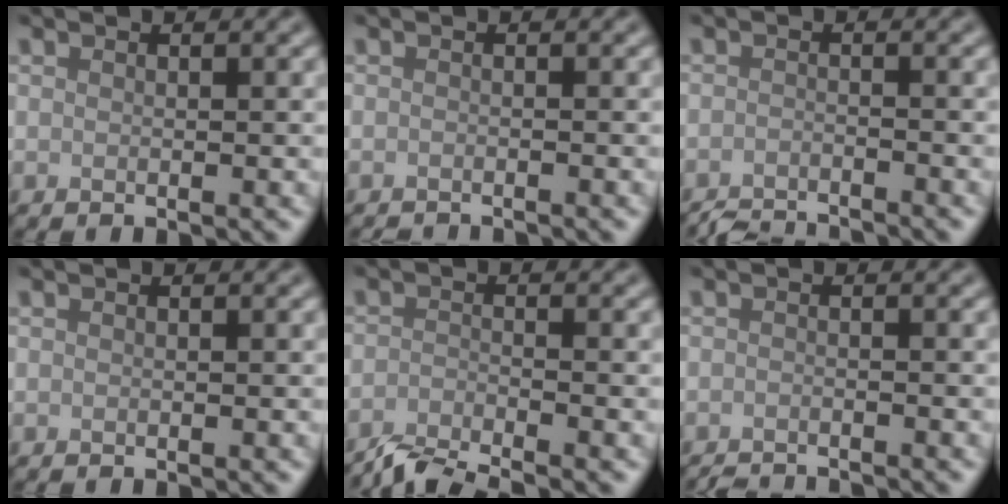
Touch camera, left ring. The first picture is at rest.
{"total": 2.1, "force": [-2.0, 0.2, 0.4], "torque": [0.005, -0.008, -0.030]}
{"total": 3.8, "force": [-3.7, 0.4, 0.8], "torque": [-0.009, -0.011, -0.065]}
{"total": 0.0}
{"total": 3.9, "force": [-3.6, 0.5, 1.5], "torque": [-0.022, -0.008, -0.074]}
{"total": 3.0, "force": [-2.9, 0.3, 0.7], "torque": [-0.004, -0.010, -0.047]}